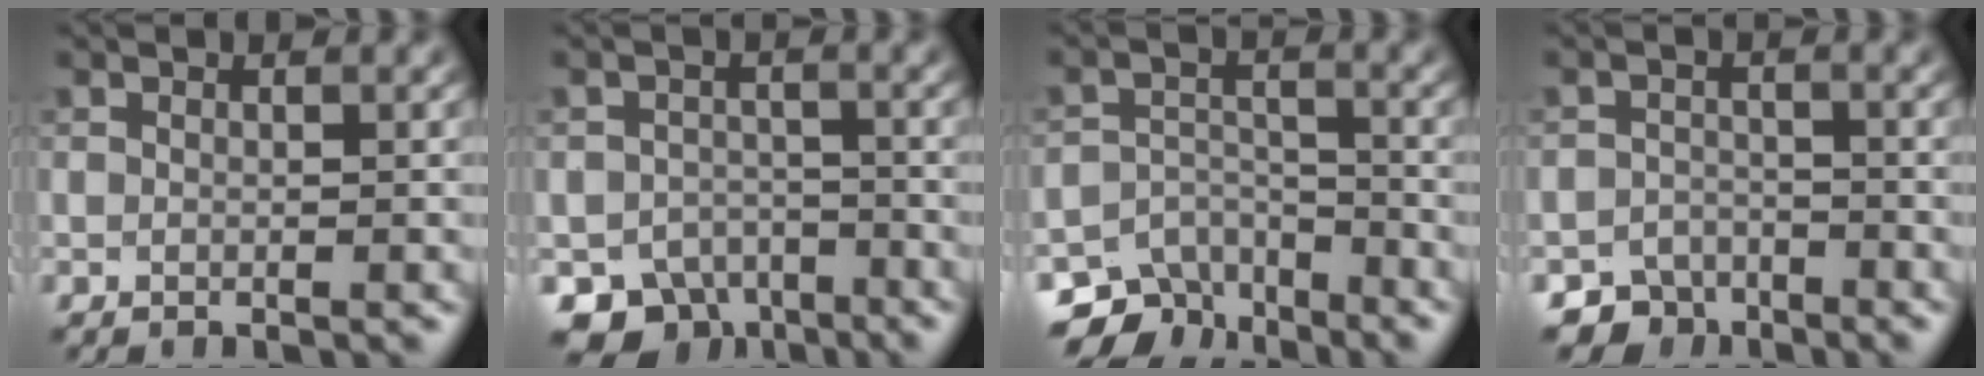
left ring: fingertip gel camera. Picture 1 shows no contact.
{"total": 5.4, "force": [-4.1, 3.3, 1.4], "torque": [-0.008, -0.015, -0.064]}
{"total": 6.0, "force": [-4.8, 3.3, 1.3], "torque": [-0.007, -0.013, -0.073]}
{"total": 3.6, "force": [-3.1, 1.9, 0.0], "torque": [0.019, -0.003, -0.049]}